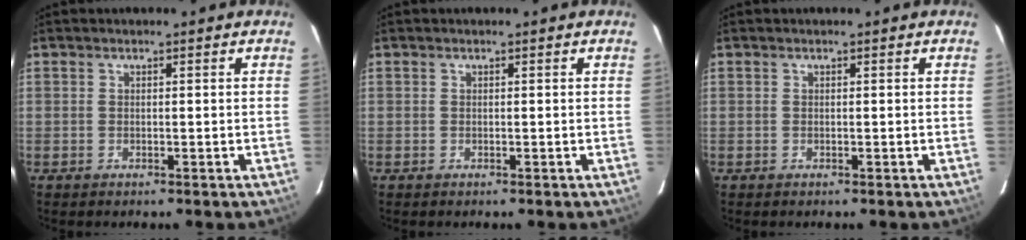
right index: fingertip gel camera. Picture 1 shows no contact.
{"total": 0.0}
{"total": 0.0}